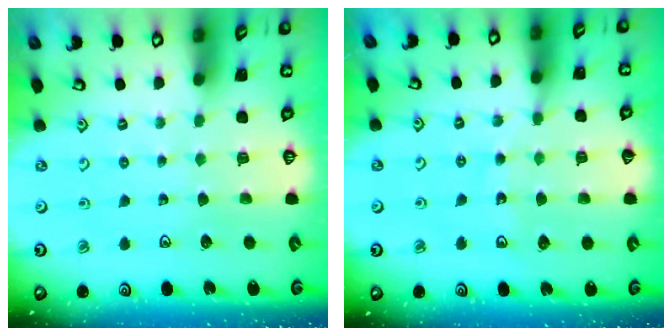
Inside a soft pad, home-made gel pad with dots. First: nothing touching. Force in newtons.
{"total": 9.5, "press": 8.9, "slide": 3.4}